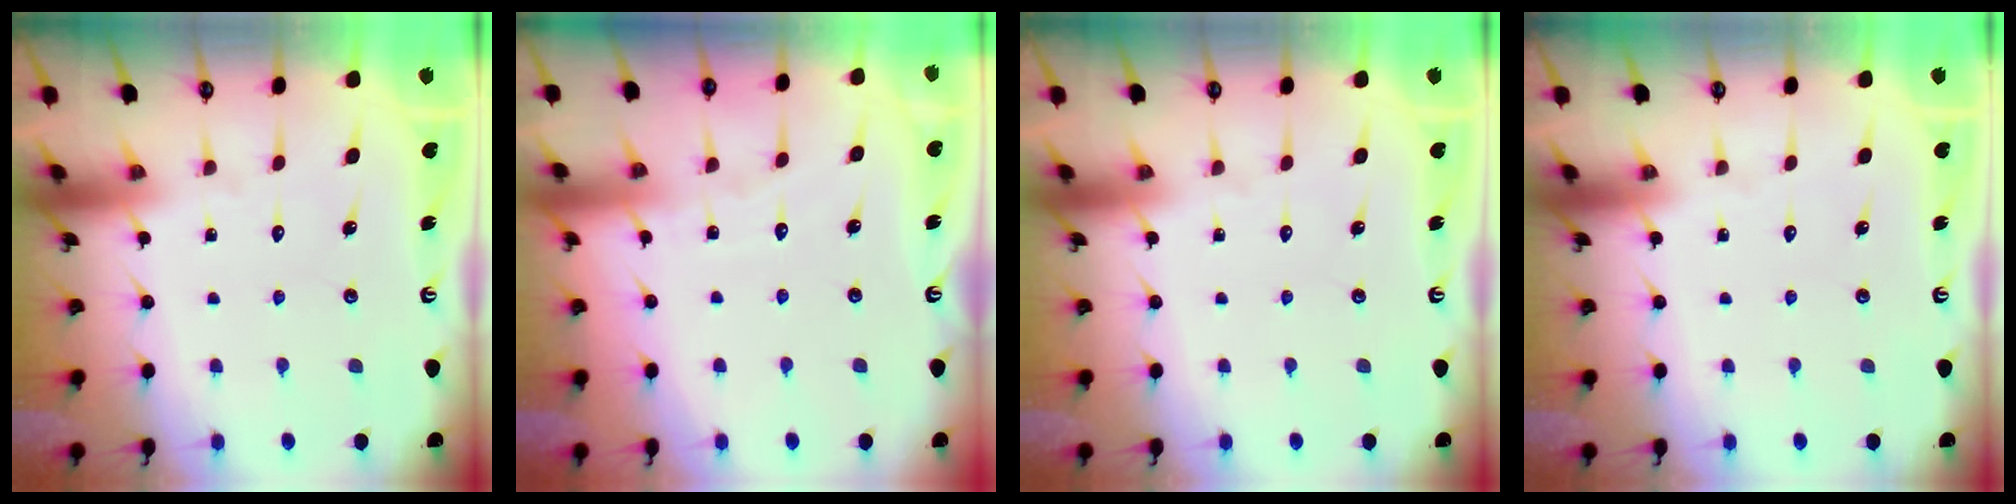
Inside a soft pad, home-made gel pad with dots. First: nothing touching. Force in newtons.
{"total": 3.8, "press": 3.8, "slide": 0.4}
{"total": 0.0}
{"total": 0.0}